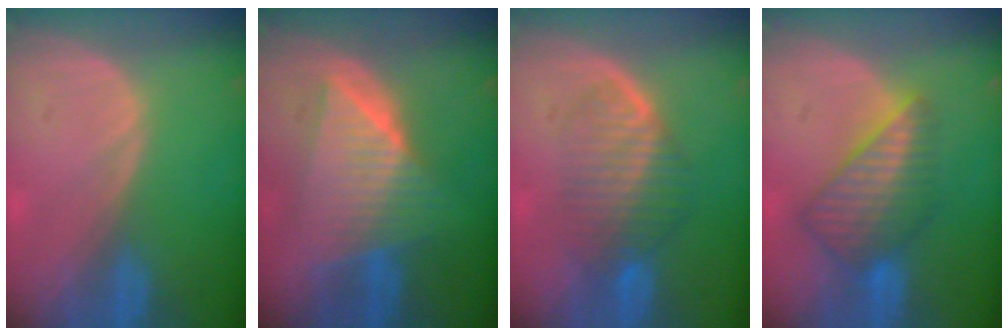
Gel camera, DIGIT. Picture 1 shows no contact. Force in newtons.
{"total": 8.8, "press": 8.8, "slide": 0.5}
{"total": 6.7, "press": 6.4, "slide": 1.8}
{"total": 7.8, "press": 7.1, "slide": 3.4}